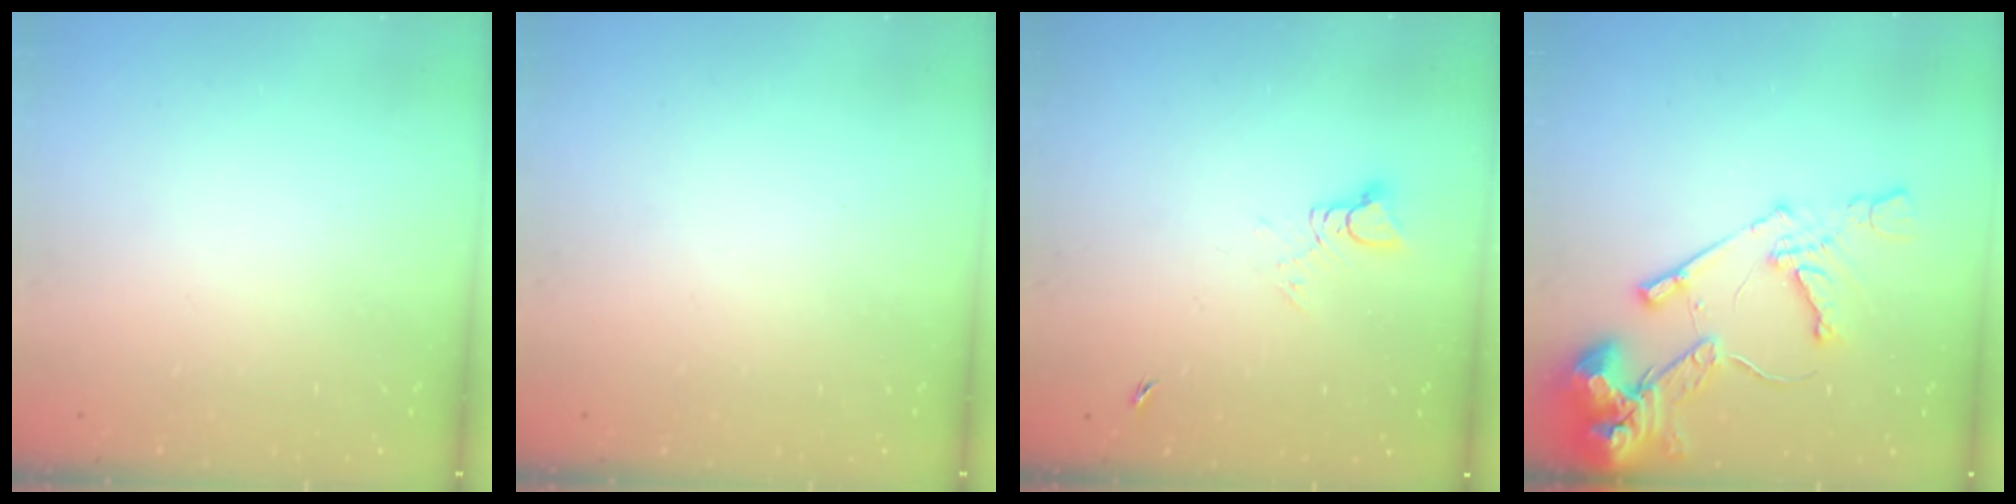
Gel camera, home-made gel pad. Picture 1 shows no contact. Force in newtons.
{"total": 0.0}
{"total": 3.4, "press": 3.4, "slide": 0.3}
{"total": 14.5, "press": 14.4, "slide": 1.8}